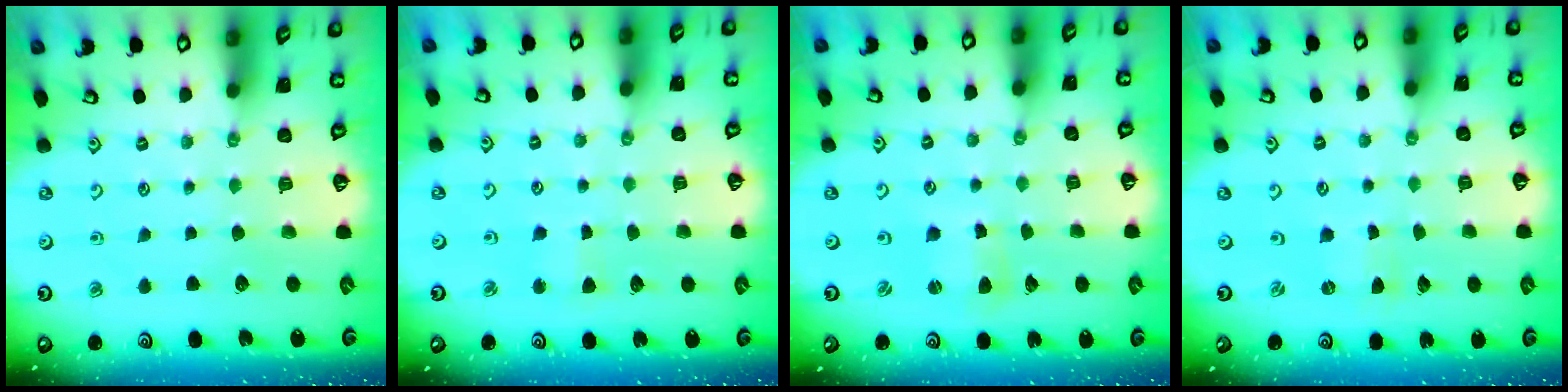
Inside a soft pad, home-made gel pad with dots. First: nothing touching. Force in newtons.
{"total": 2.5, "press": 2.5, "slide": 0.3}
{"total": 2.9, "press": 2.9, "slide": 0.3}
{"total": 0.0}